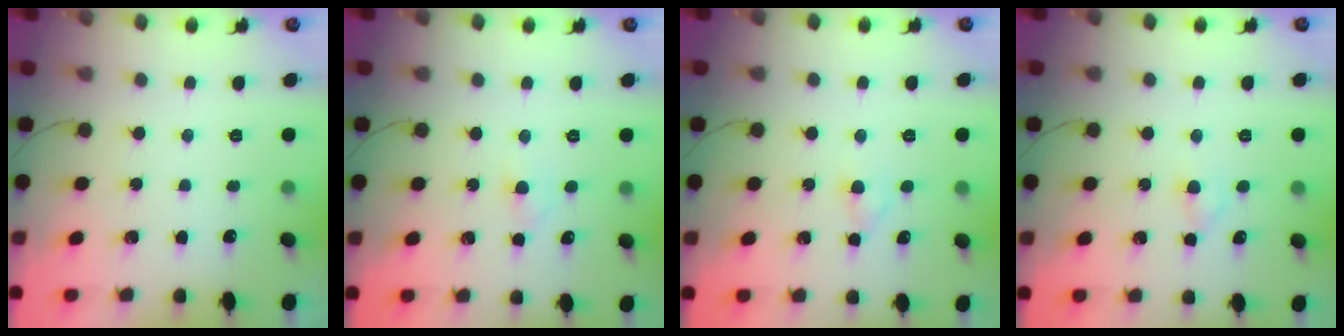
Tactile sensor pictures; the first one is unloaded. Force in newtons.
{"total": 2.1, "press": 2.0, "slide": 0.9}
{"total": 1.6, "press": 1.4, "slide": 0.9}
{"total": 1.6, "press": 1.4, "slide": 0.9}